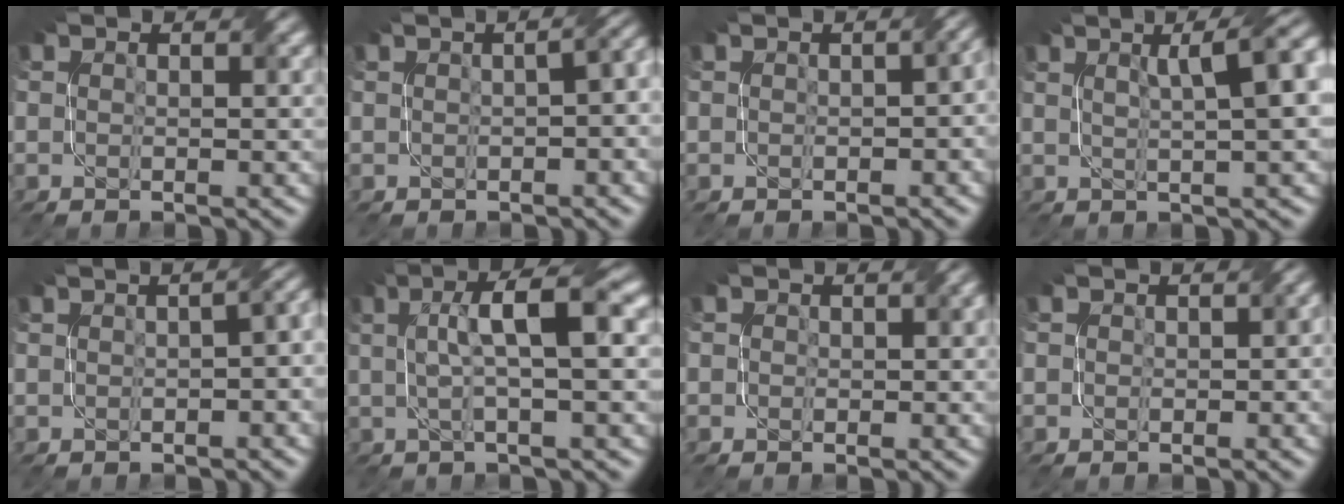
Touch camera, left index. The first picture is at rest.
{"total": 6.2, "force": [0.4, 3.1, 5.3], "torque": [-0.031, 0.020, 0.000]}
{"total": 2.2, "force": [-0.1, 1.1, 2.0], "torque": [-0.016, 0.003, 0.009]}
{"total": 7.3, "force": [2.5, 2.1, 6.5], "torque": [-0.048, 0.033, 0.029]}
{"total": 5.1, "force": [-0.1, 2.5, 4.5], "torque": [-0.021, 0.012, 0.001]}
{"total": 5.7, "force": [1.1, 1.2, 5.4], "torque": [-0.086, 0.018, 0.019]}
{"total": 0.8, "force": [0.1, 0.7, 0.2], "torque": [0.003, 0.000, 0.003]}
{"total": 1.3, "force": [0.0, 1.1, 0.8], "torque": [-0.004, -0.002, 0.005]}